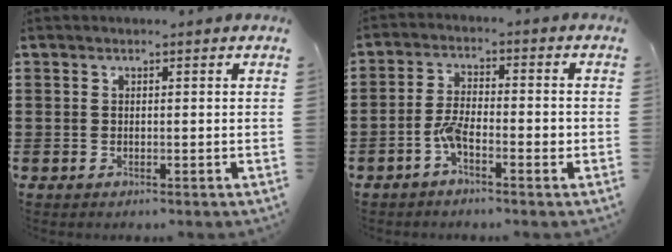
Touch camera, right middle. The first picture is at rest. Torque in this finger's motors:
{"motor_torque": [0.24, -0.14, 0.23, 0.08]}